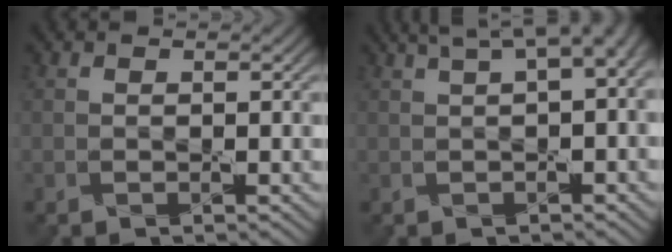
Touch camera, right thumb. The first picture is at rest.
{"total": 7.5, "force": [3.2, 2.3, 6.4], "torque": [-0.090, 0.029, 0.047]}